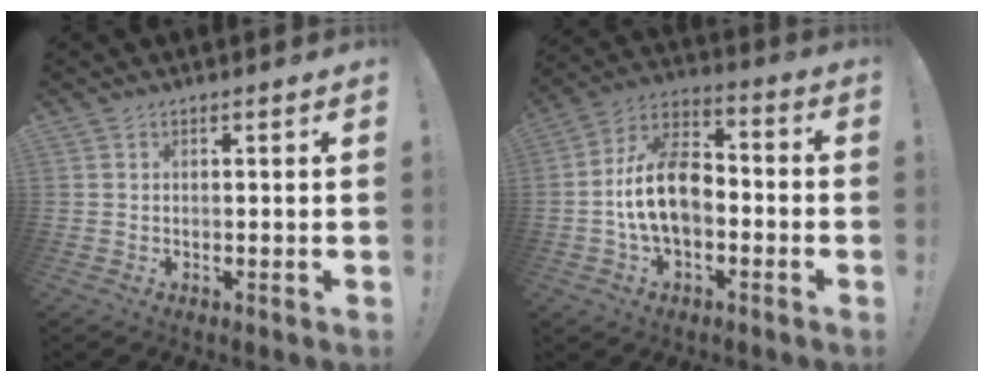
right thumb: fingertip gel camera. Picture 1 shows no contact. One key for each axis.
{"total": 14.7, "fx": -2.3, "fy": 9.4, "fz": 11.1, "tx": -0.204, "ty": 0.025, "tz": -0.039}